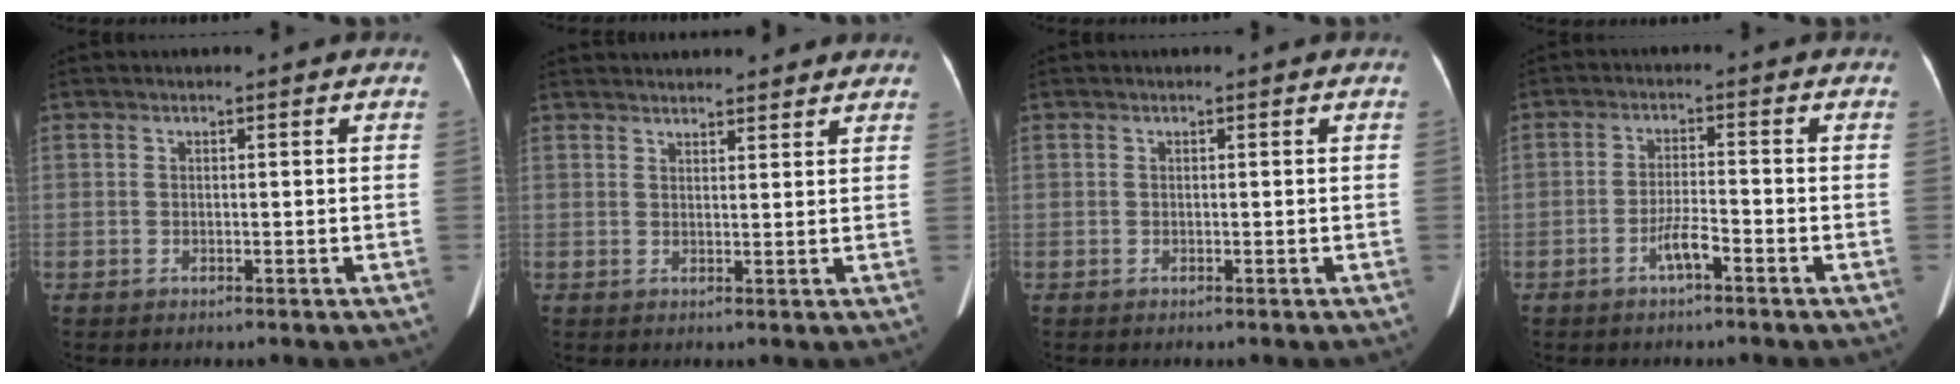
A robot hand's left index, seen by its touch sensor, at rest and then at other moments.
{"total": 12.8, "force": [11.8, 2.8, 3.9], "torque": [-0.038, 0.032, 0.150]}
{"total": 0.0}
{"total": 3.3, "force": [-2.4, 0.0, 2.3], "torque": [-0.043, -0.009, -0.042]}